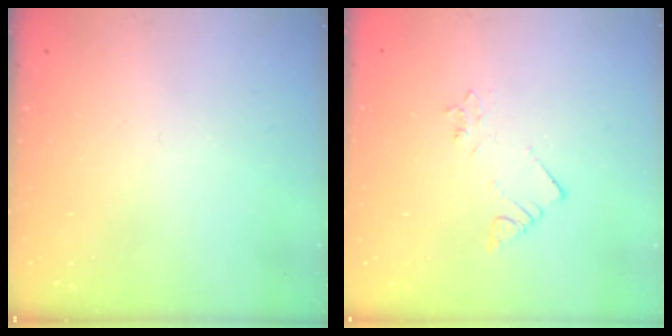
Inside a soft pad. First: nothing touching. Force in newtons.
{"total": 2.1, "press": 2.1, "slide": 0.4}